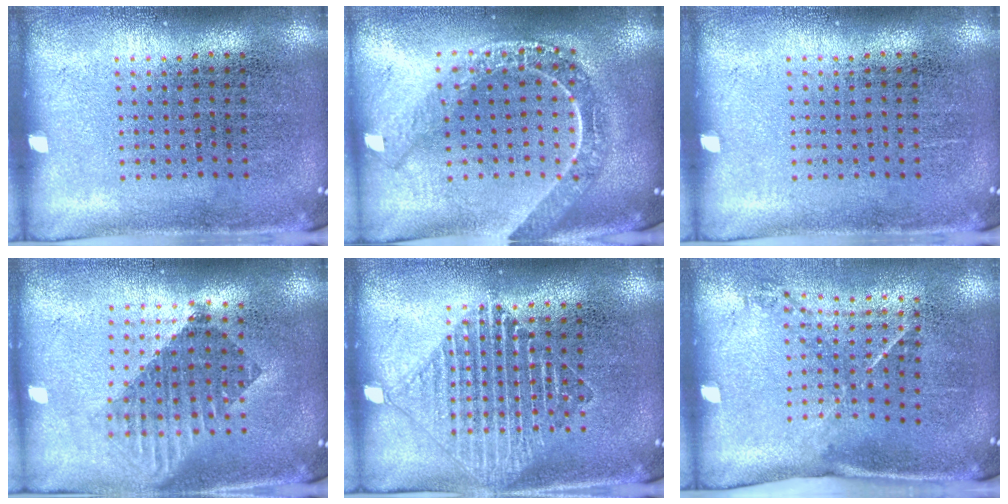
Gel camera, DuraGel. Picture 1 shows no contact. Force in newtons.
{"total": 2.2, "press": 1.9, "slide": 1.1}
{"total": 0.0}
{"total": 1.6, "press": 1.4, "slide": 0.9}
{"total": 1.3, "press": 1.3, "slide": 0.2}
{"total": 1.5, "press": 1.0, "slide": 1.1}